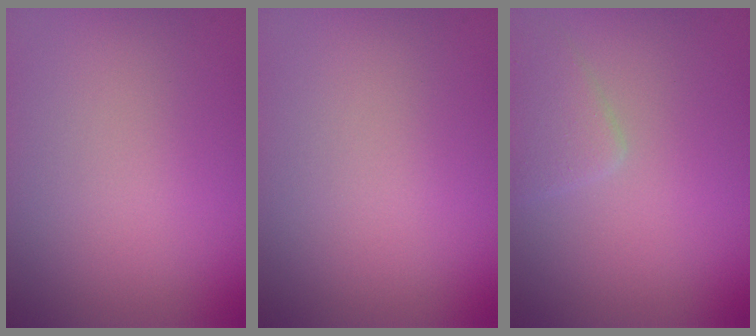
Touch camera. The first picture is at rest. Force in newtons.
{"total": 0.0}
{"total": 2.2, "press": 2.2, "slide": 0.1}